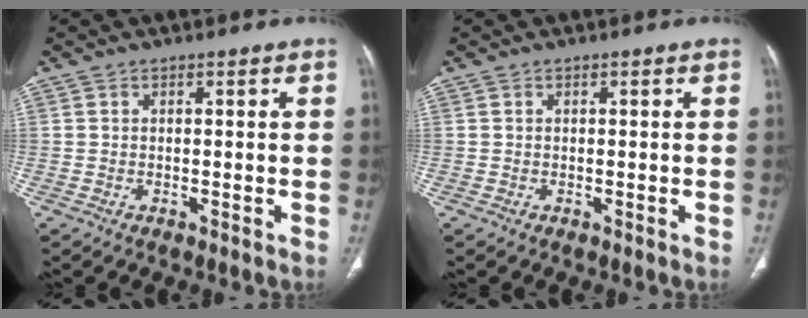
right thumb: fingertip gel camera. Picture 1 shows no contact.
{"total": 0.0}